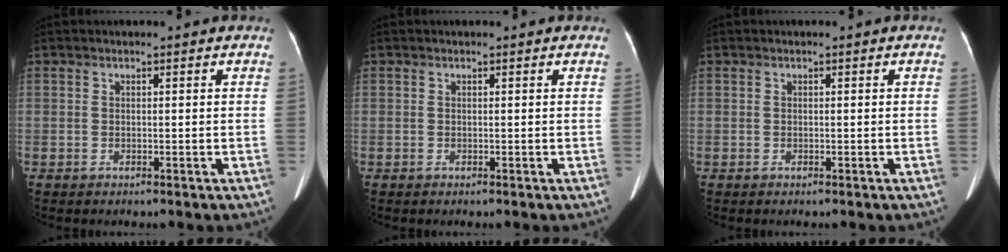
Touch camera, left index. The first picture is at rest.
{"total": 0.9, "force": [0.9, 0.1, 0.2], "torque": [-0.011, 0.008, 0.007]}
{"total": 0.0}